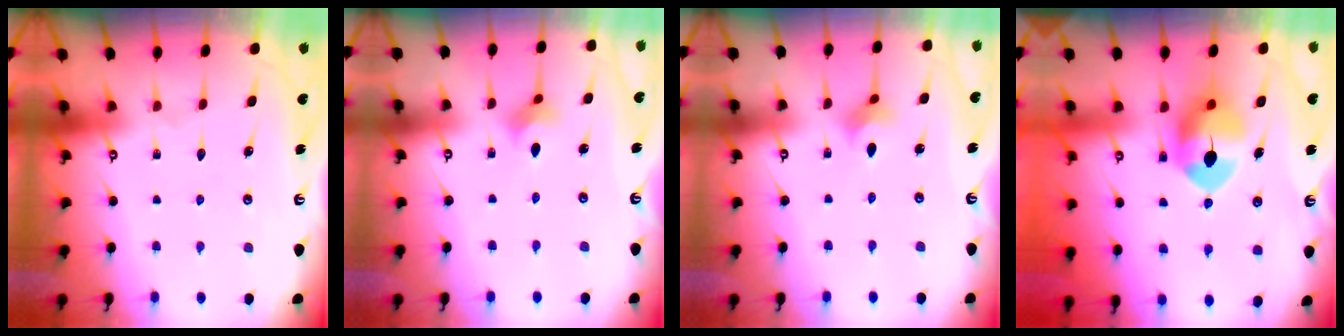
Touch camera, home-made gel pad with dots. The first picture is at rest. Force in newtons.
{"total": 2.6, "press": 2.5, "slide": 0.6}
{"total": 2.6, "press": 2.5, "slide": 0.6}
{"total": 8.7, "press": 8.5, "slide": 1.5}